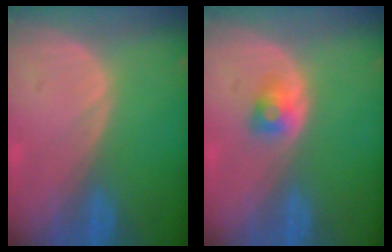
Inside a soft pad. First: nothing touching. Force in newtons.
{"total": 2.4, "press": 2.3, "slide": 0.8}